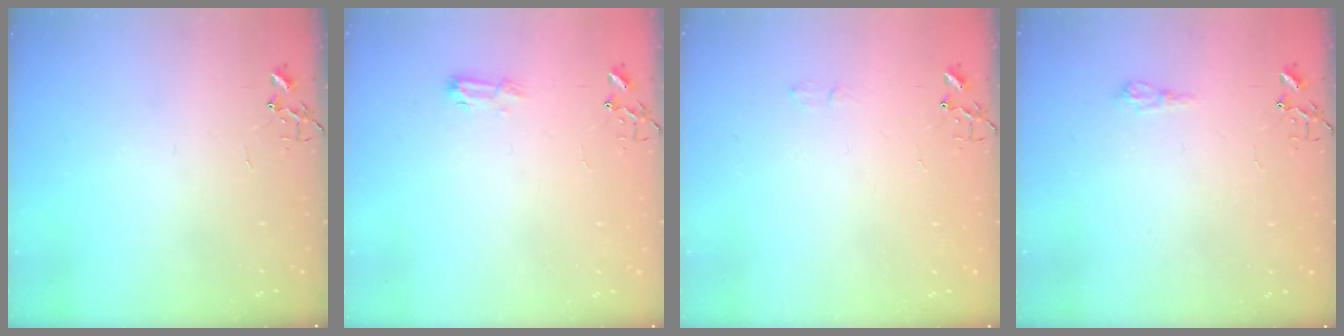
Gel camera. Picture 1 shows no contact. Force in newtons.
{"total": 7.7, "press": 7.6, "slide": 0.9}
{"total": 4.6, "press": 4.6, "slide": 0.7}
{"total": 6.1, "press": 6.1, "slide": 0.7}